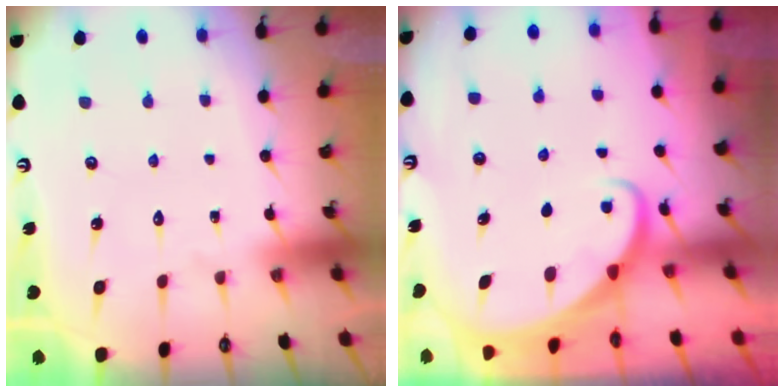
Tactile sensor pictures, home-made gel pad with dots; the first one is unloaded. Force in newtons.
{"total": 2.1, "press": 2.1, "slide": 0.2}